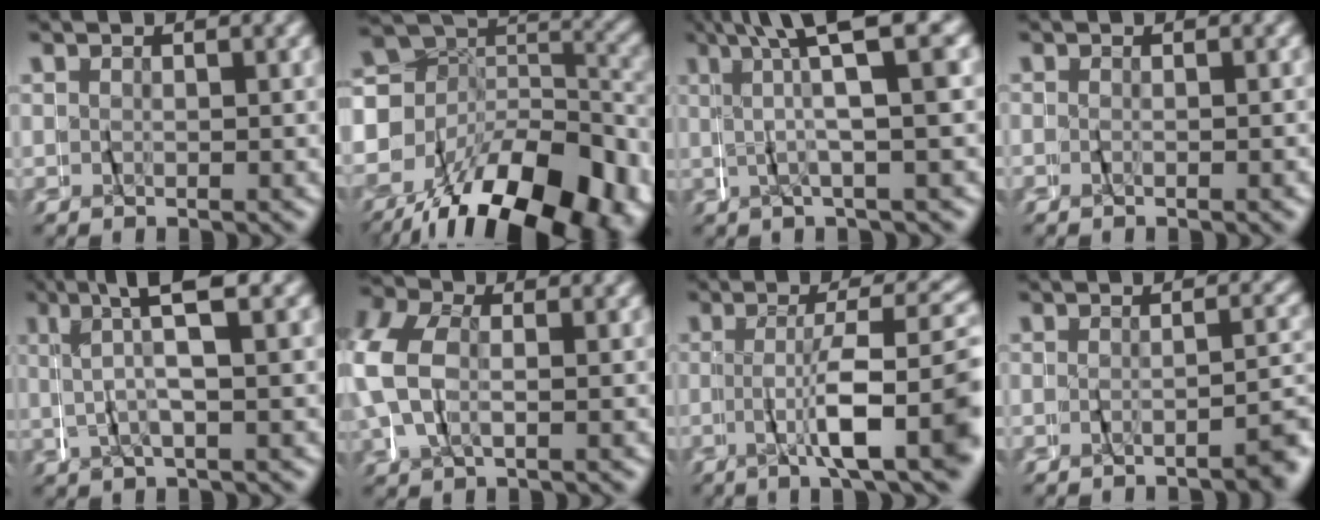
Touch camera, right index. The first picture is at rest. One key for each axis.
{"total": 19.3, "fx": -7.2, "fy": 14.0, "fz": 11.2, "tx": -0.231, "ty": -0.042, "tz": -0.111}
{"total": 5.7, "fx": 2.6, "fy": -0.6, "fz": 5.1, "tx": -0.088, "ty": 0.025, "tz": 0.033}
{"total": 0.9, "fx": -0.7, "fy": -0.5, "fz": 0.3, "tx": -0.004, "ty": -0.002, "tz": -0.012}
{"total": 4.7, "fx": 2.1, "fy": 0.0, "fz": 4.2, "tx": -0.081, "ty": 0.022, "tz": 0.031}
{"total": 6.4, "fx": 0.4, "fy": 5.0, "fz": 4.0, "tx": -0.121, "ty": -0.003, "tz": -0.004}
{"total": 7.8, "fx": -2.3, "fy": 0.9, "fz": 7.5, "tx": -0.109, "ty": 0.000, "tz": -0.036}
{"total": 3.0, "fx": -2.7, "fy": -0.5, "fz": 1.3, "tx": -0.012, "ty": 0.007, "tz": -0.049}